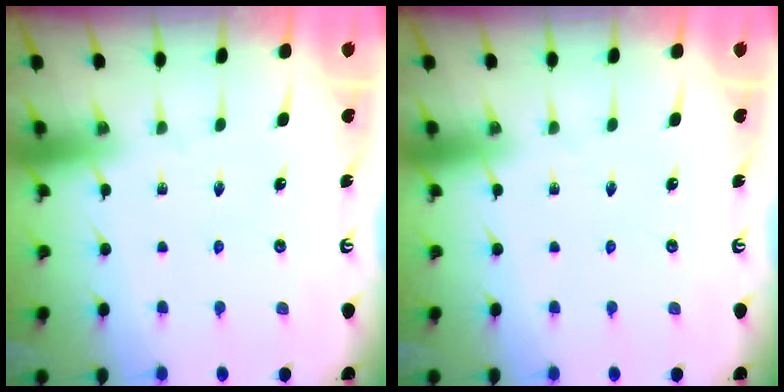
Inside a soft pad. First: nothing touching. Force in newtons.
{"total": 0.0}